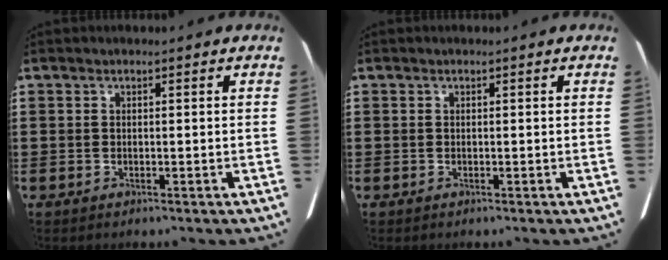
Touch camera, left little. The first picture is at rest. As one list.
[{"total": 0.0}]